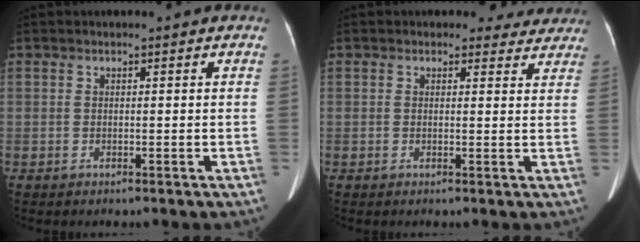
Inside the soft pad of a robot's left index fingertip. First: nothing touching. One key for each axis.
{"total": 4.6, "fx": 4.0, "fy": 2.3, "fz": 0.2, "tx": 0.015, "ty": -0.004, "tz": 0.028}